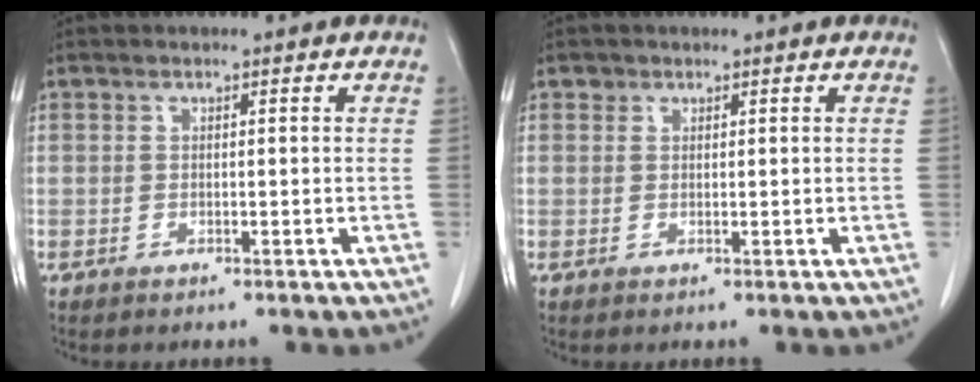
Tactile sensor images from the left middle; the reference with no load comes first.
{"total": 0.7, "force": [0.4, 0.5, 0.0], "torque": [0.006, -0.001, 0.005]}